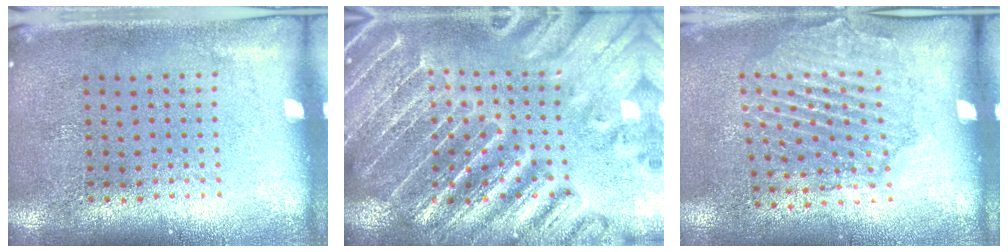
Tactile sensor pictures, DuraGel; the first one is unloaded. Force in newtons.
{"total": 4.4, "press": 4.0, "slide": 1.7}
{"total": 1.7, "press": 1.5, "slide": 0.8}